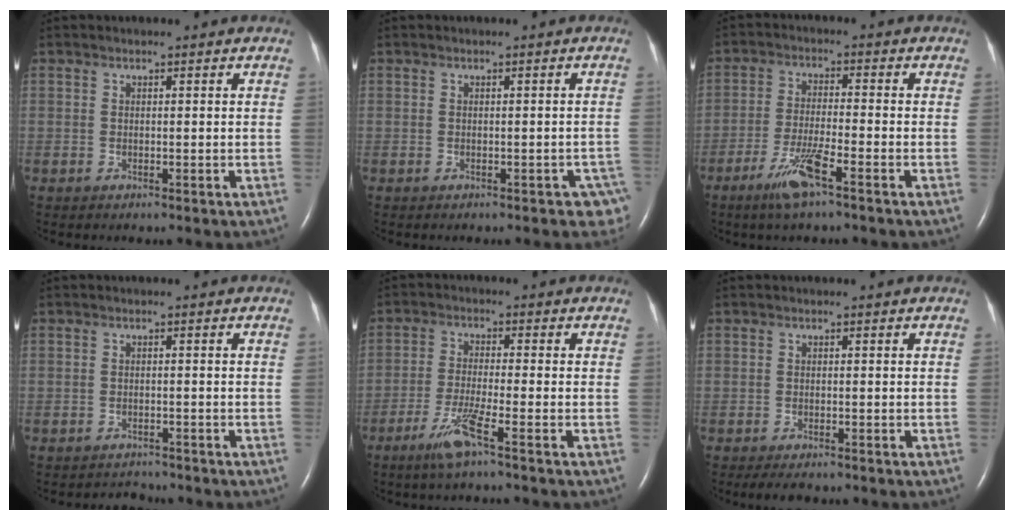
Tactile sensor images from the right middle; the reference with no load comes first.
{"total": 3.4, "force": [-2.2, 1.7, 2.0], "torque": [-0.003, 0.003, -0.024]}
{"total": 6.5, "force": [-4.0, 0.2, 5.1], "torque": [-0.109, -0.012, -0.077]}
{"total": 1.9, "force": [-1.8, 0.5, -0.5], "torque": [0.003, -0.006, -0.025]}
{"total": 5.4, "force": [-3.3, -0.6, 4.2], "torque": [-0.090, -0.012, -0.069]}
{"total": 2.8, "force": [-2.2, 0.9, 1.5], "torque": [-0.026, -0.007, -0.028]}